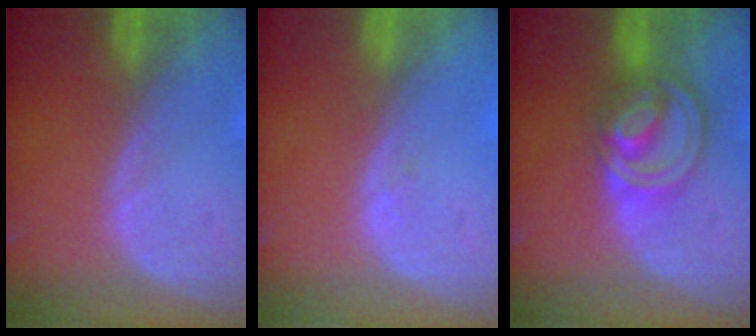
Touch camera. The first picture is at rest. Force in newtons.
{"total": 0.7, "press": 0.6, "slide": 0.3}
{"total": 8.0, "press": 6.8, "slide": 4.1}